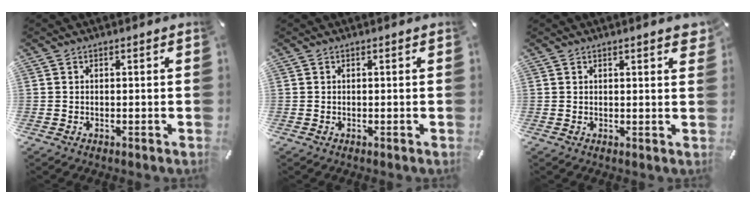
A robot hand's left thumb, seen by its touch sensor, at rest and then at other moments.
{"total": 0.0}
{"total": 2.3, "force": [1.3, 0.4, 1.8], "torque": [-0.030, -0.001, 0.020]}